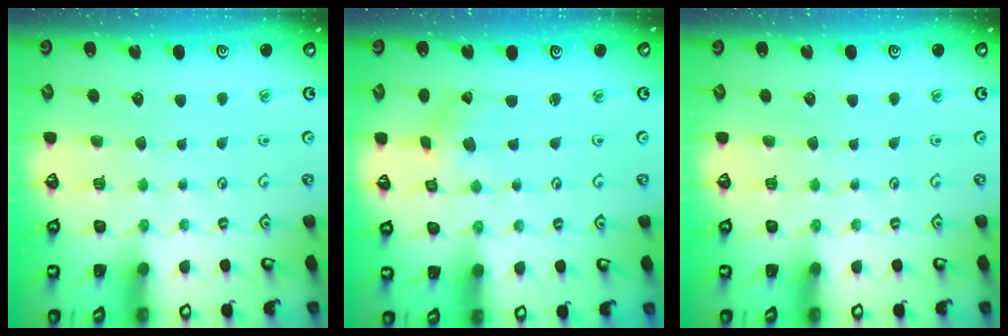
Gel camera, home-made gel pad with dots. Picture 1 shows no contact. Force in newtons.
{"total": 1.1, "press": 1.1, "slide": 0.2}
{"total": 0.0}